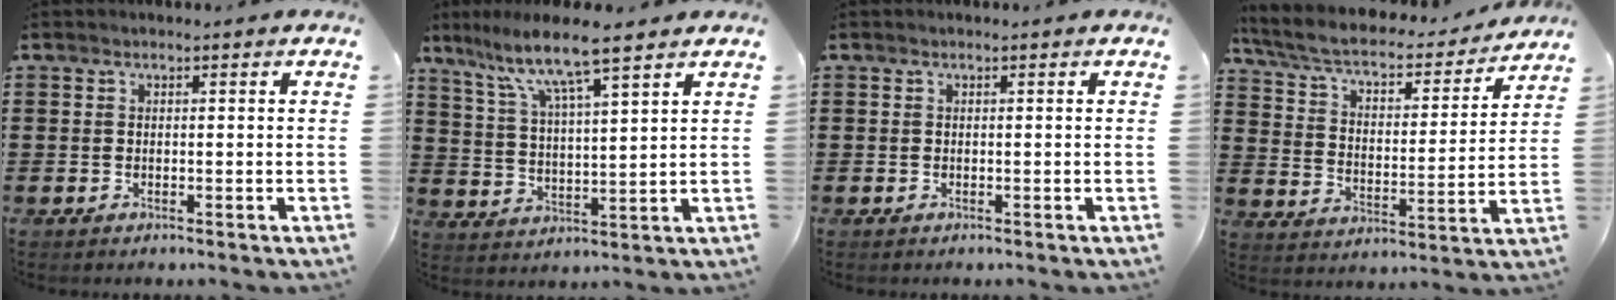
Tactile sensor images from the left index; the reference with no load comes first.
{"total": 8.6, "force": [6.8, 0.4, 5.4], "torque": [-0.126, -0.031, 0.114]}
{"total": 0.0}
{"total": 5.8, "force": [4.7, 1.4, 3.0], "torque": [-0.080, -0.035, 0.077]}